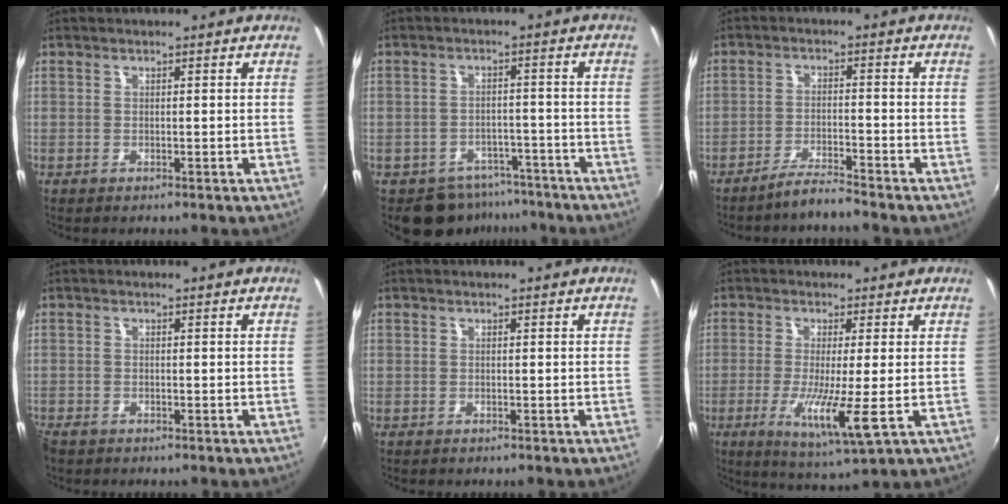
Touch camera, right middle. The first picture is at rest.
{"total": 7.9, "force": [-6.0, 4.9, 1.5], "torque": [-0.034, 0.016, -0.073]}
{"total": 4.3, "force": [-4.0, -0.3, 1.5], "torque": [-0.048, 0.001, -0.074]}
{"total": 2.2, "force": [-1.7, 1.1, 0.8], "torque": [-0.021, -0.009, -0.034]}
{"total": 0.6, "force": [-0.4, 0.4, 0.0], "torque": [0.000, -0.001, -0.009]}
{"total": 8.9, "force": [-2.1, 0.1, 8.6], "torque": [-0.174, -0.026, -0.041]}